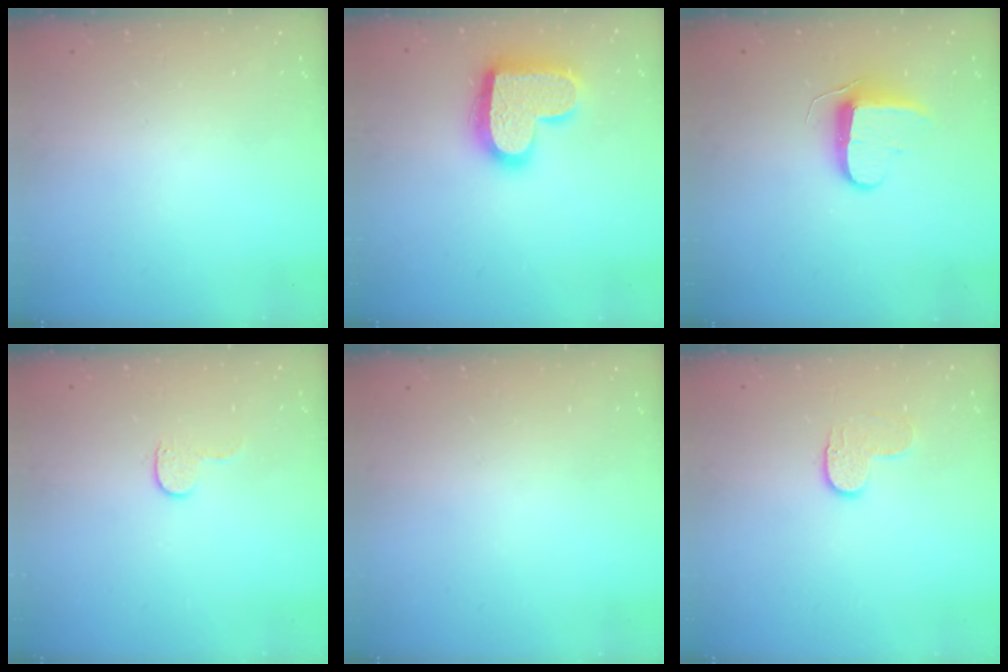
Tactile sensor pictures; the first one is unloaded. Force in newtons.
{"total": 19.6, "press": 19.5, "slide": 1.3}
{"total": 9.2, "press": 9.2, "slide": 0.7}
{"total": 3.9, "press": 3.9, "slide": 0.4}
{"total": 0.0}
{"total": 6.3, "press": 6.3, "slide": 0.4}